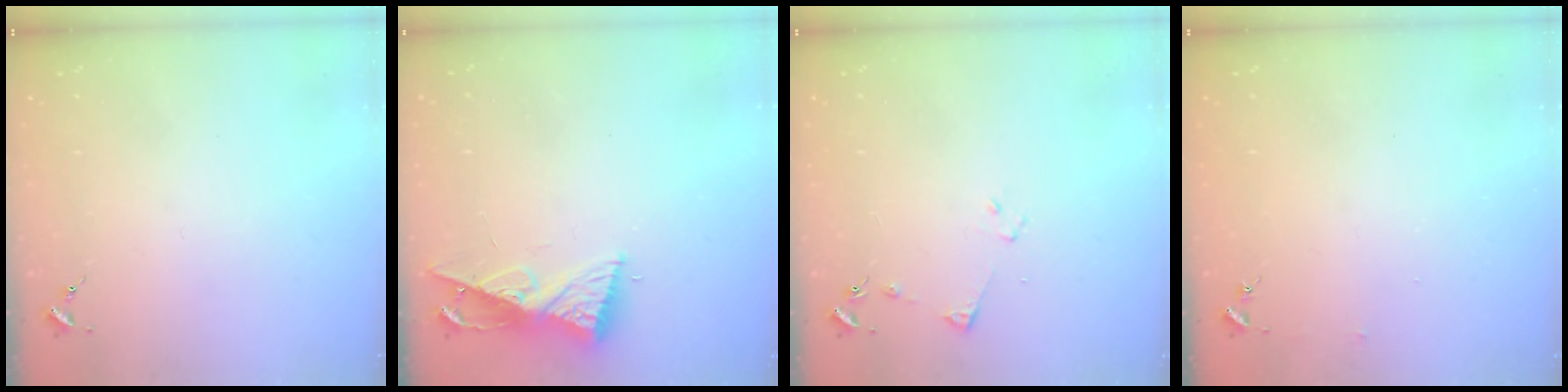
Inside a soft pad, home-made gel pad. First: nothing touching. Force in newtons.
{"total": 8.7, "press": 8.7, "slide": 0.6}
{"total": 4.5, "press": 4.5, "slide": 0.6}
{"total": 2.5, "press": 2.5, "slide": 0.2}